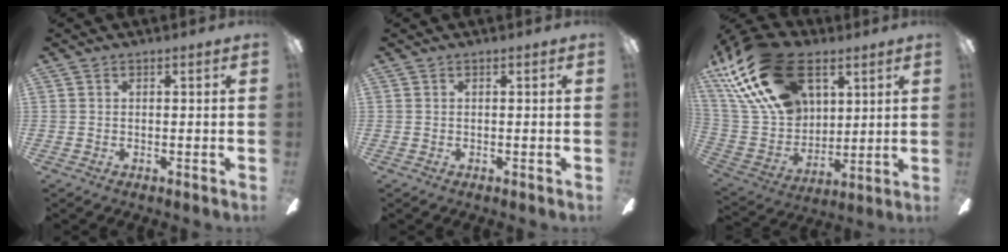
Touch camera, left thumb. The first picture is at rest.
{"total": 0.0}
{"total": 26.3, "force": [14.1, 15.7, 15.7], "torque": [-0.321, -0.054, 0.252]}